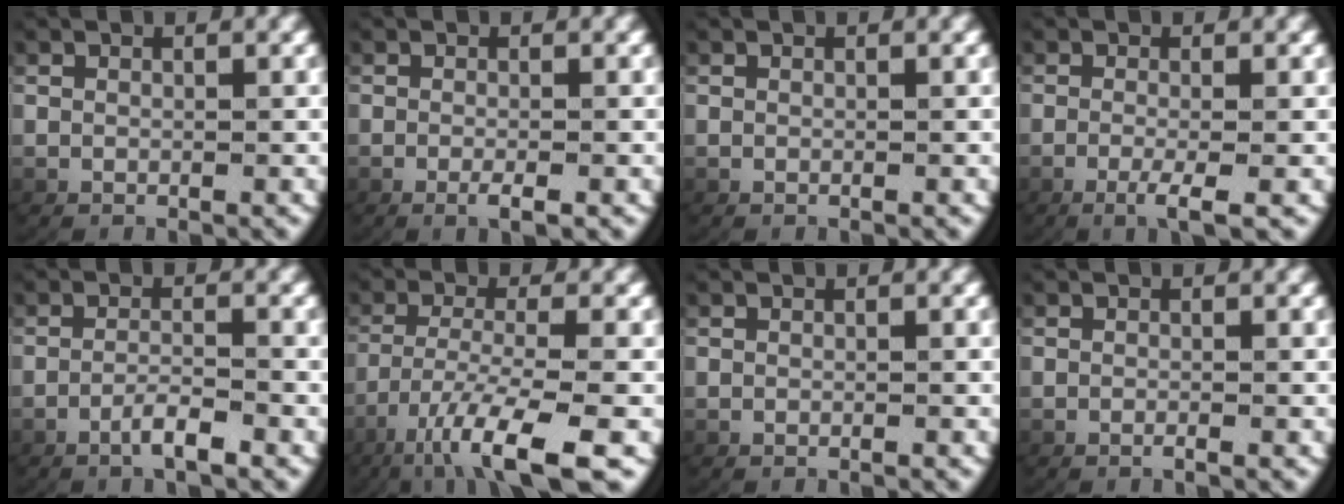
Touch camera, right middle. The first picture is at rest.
{"total": 1.9, "force": [-1.2, 0.5, 1.4], "torque": [-0.031, 0.002, -0.020]}
{"total": 1.7, "force": [0.1, -1.6, -0.5], "torque": [0.007, -0.009, 0.013]}
{"total": 2.9, "force": [-1.3, 0.5, 2.6], "torque": [-0.056, -0.011, -0.016]}
{"total": 2.1, "force": [-1.5, 0.2, 1.4], "torque": [-0.034, 0.001, -0.028]}
{"total": 7.9, "force": [-4.4, 2.1, 6.2], "torque": [-0.127, -0.038, -0.043]}
{"total": 0.0}
{"total": 0.8, "force": [-0.7, 0.2, 0.4], "torque": [-0.009, 0.006, -0.014]}